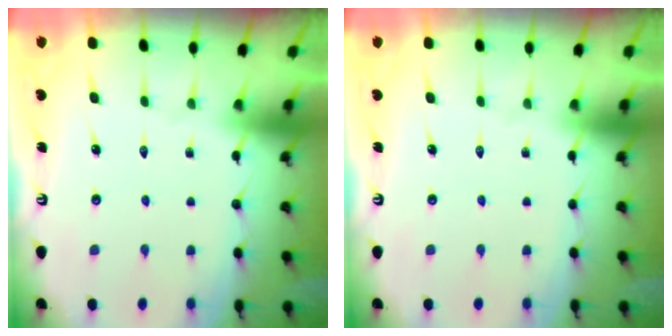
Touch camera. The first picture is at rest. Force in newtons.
{"total": 0.0}